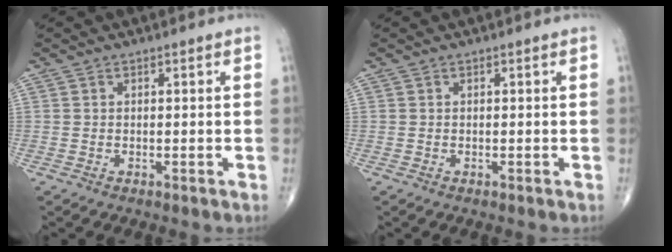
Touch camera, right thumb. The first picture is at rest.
{"total": 0.0}